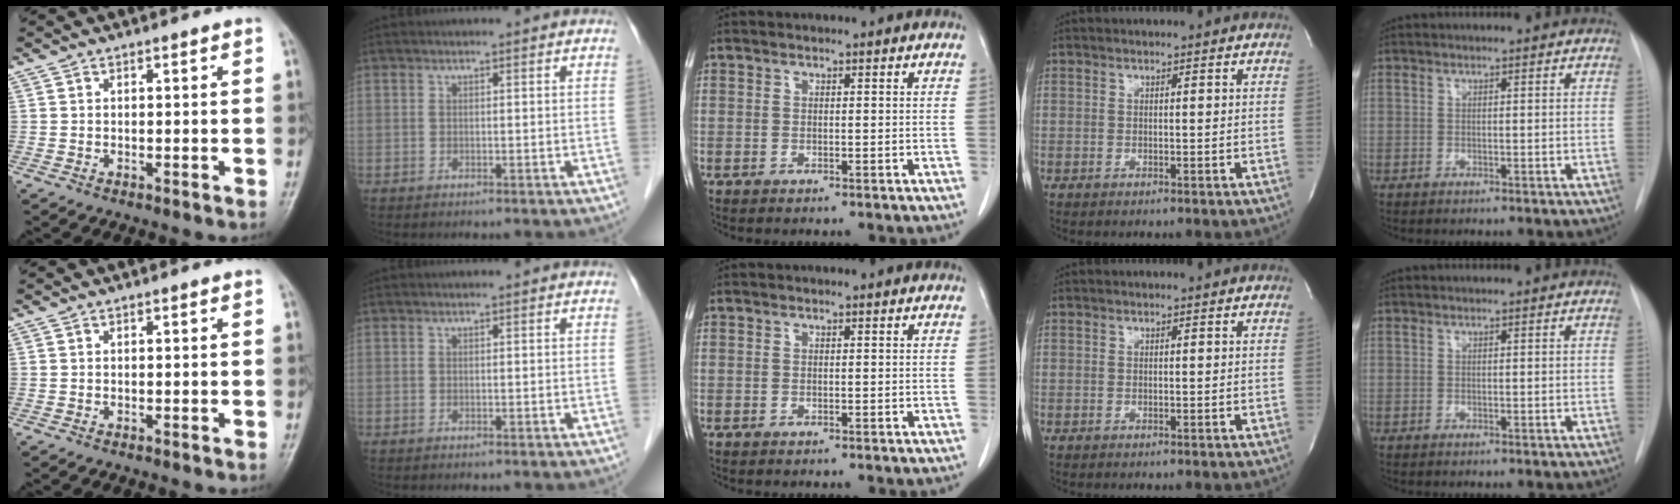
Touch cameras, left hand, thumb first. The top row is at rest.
{}